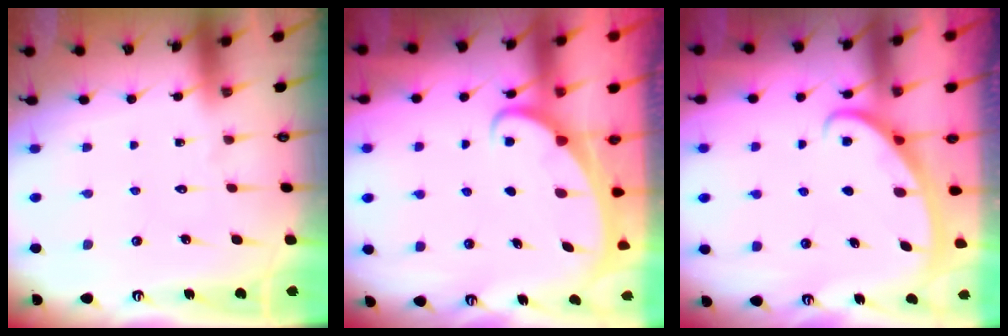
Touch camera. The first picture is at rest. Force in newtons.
{"total": 2.1, "press": 2.0, "slide": 0.3}
{"total": 2.7, "press": 2.7, "slide": 0.3}